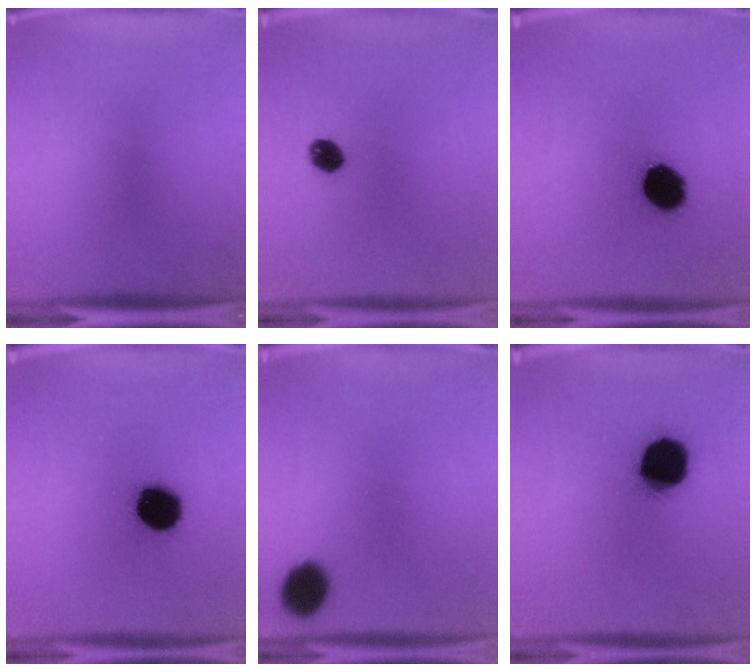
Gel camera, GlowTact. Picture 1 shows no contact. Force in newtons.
{"total": 4.2}
{"total": 11.9}
{"total": 15.9}
{"total": 9.3}
{"total": 18.5}